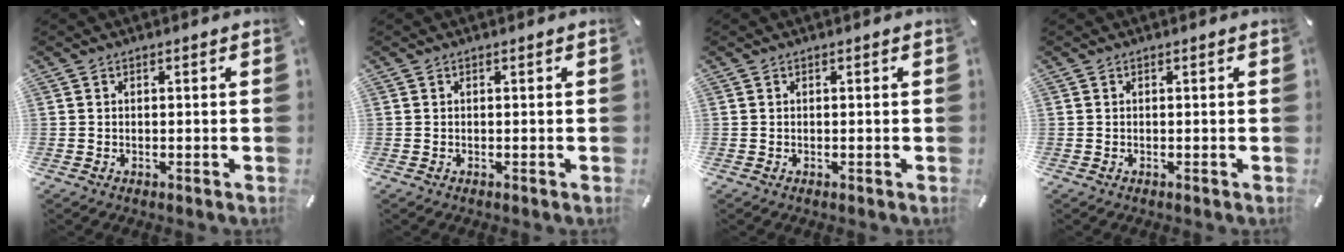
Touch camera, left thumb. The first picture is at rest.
{"total": 0.0}
{"total": 0.0}
{"total": 0.0}